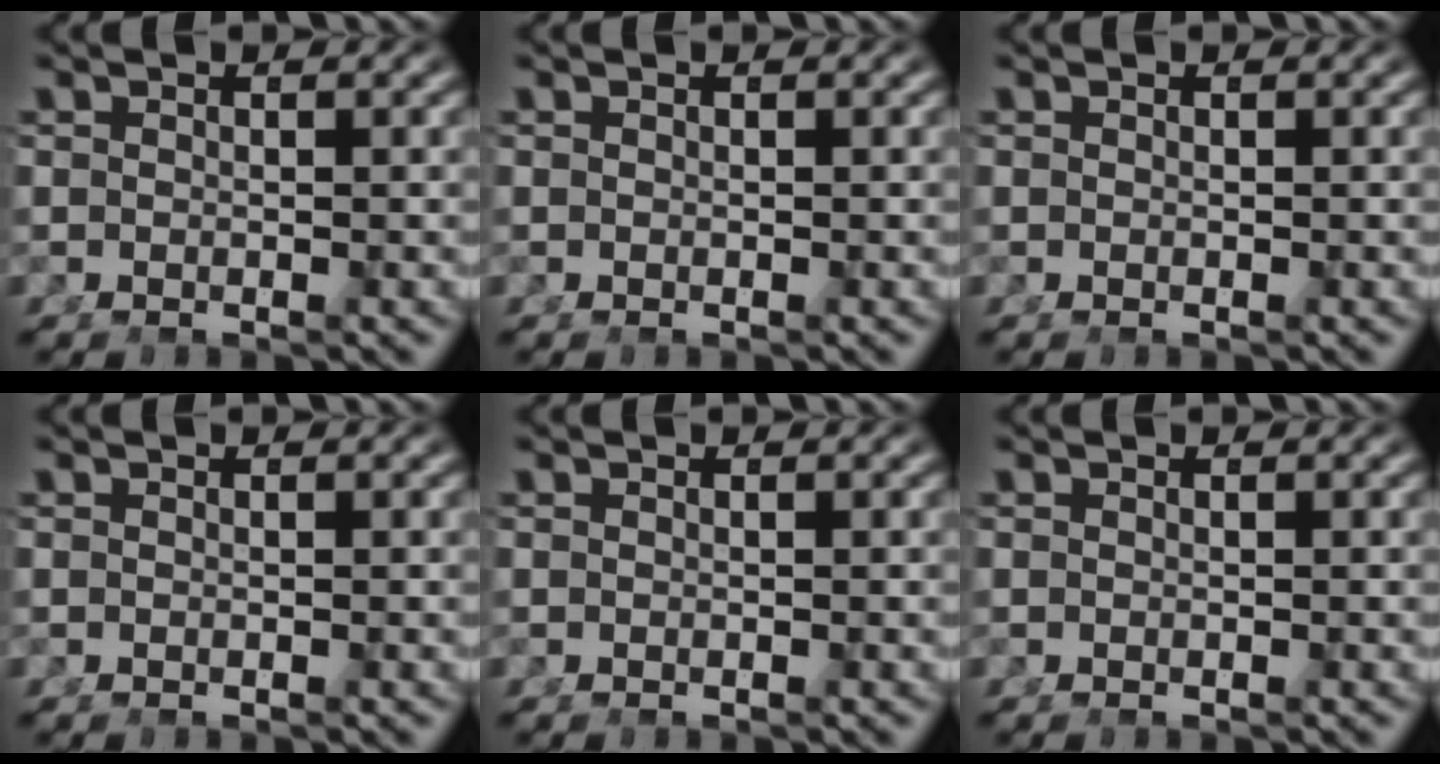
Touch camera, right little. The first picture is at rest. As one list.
[{"total": 0.0}, {"total": 0.0}, {"total": 0.0}, {"total": 0.0}, {"total": 0.0}]